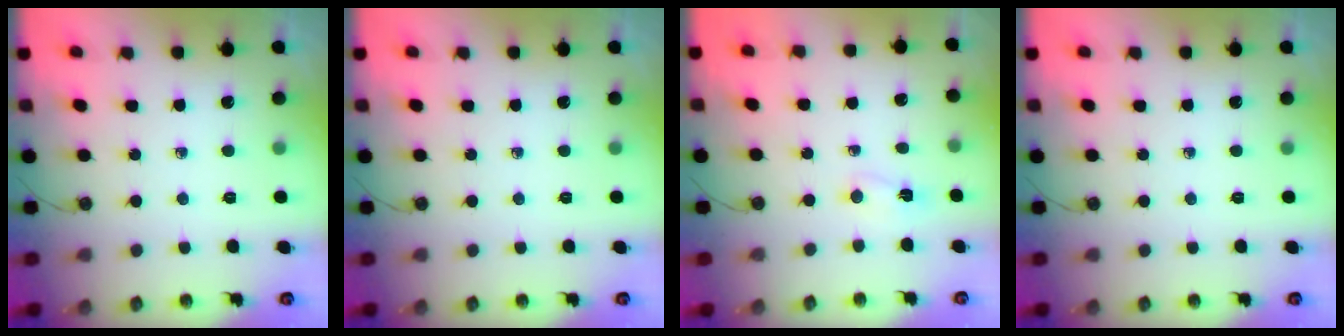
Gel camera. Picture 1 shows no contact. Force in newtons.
{"total": 0.0}
{"total": 2.4, "press": 2.4, "slide": 0.5}
{"total": 0.0}